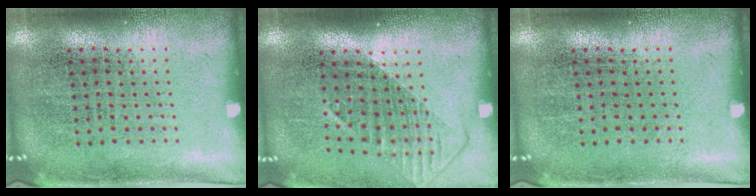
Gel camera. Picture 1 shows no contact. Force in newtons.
{"total": 1.3, "press": 1.0, "slide": 0.9}
{"total": 0.0}